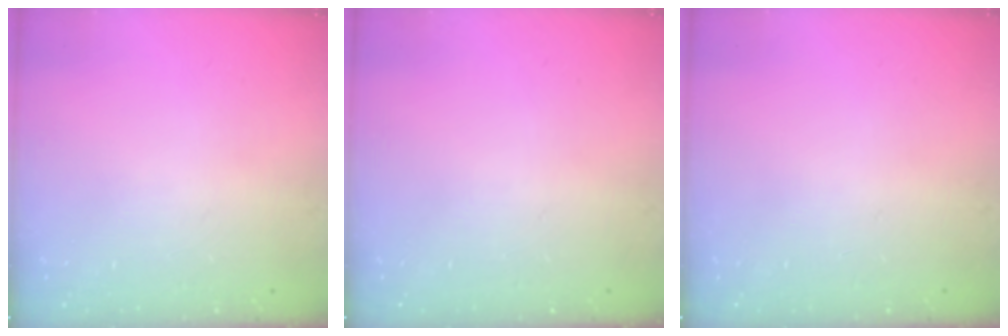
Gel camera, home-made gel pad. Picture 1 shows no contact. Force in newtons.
{"total": 0.0}
{"total": 0.0}